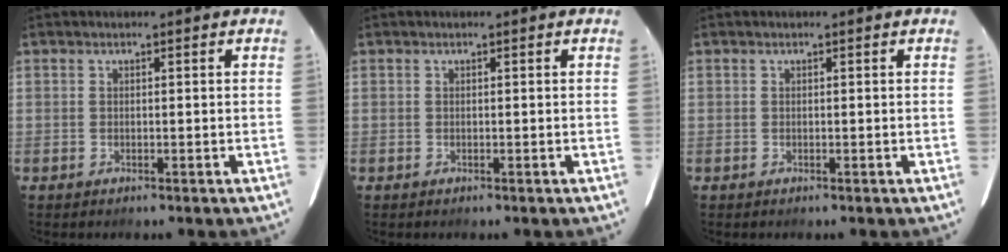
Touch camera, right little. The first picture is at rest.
{"total": 0.0}
{"total": 0.0}